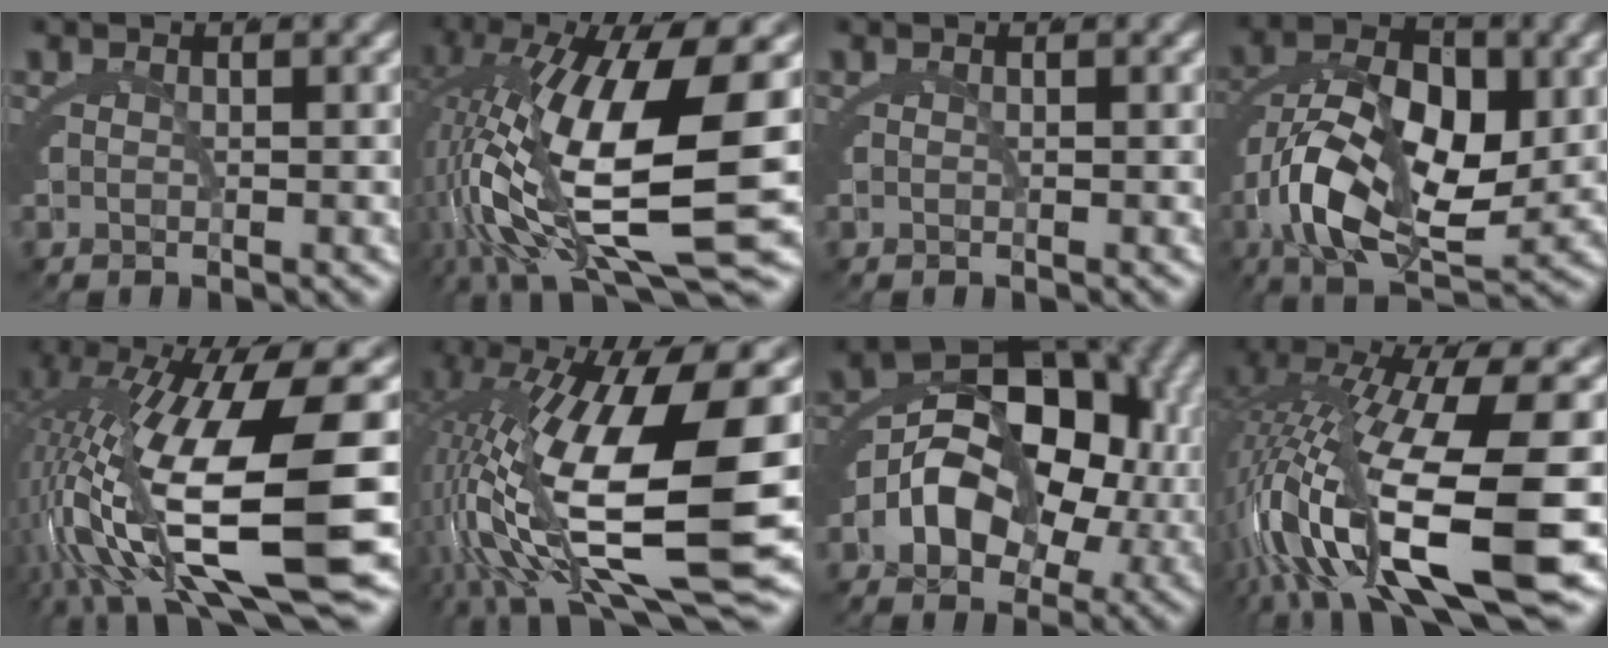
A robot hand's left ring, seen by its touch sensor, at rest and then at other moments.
{"total": 14.7, "force": [-2.8, 5.7, 13.2], "torque": [-0.264, -0.038, -0.012]}
{"total": 0.0}
{"total": 12.6, "force": [-0.9, 7.3, 10.2], "torque": [-0.181, -0.029, -0.002]}
{"total": 14.5, "force": [-3.2, 5.3, 13.1], "torque": [-0.255, -0.023, -0.021]}
{"total": 16.2, "force": [-3.2, 6.3, 14.6], "torque": [-0.267, -0.029, -0.017]}
{"total": 15.6, "force": [1.0, 11.0, 11.0], "torque": [-0.176, 0.008, 0.002]}
{"total": 13.0, "force": [-2.6, 5.3, 11.6], "torque": [-0.257, -0.032, -0.011]}